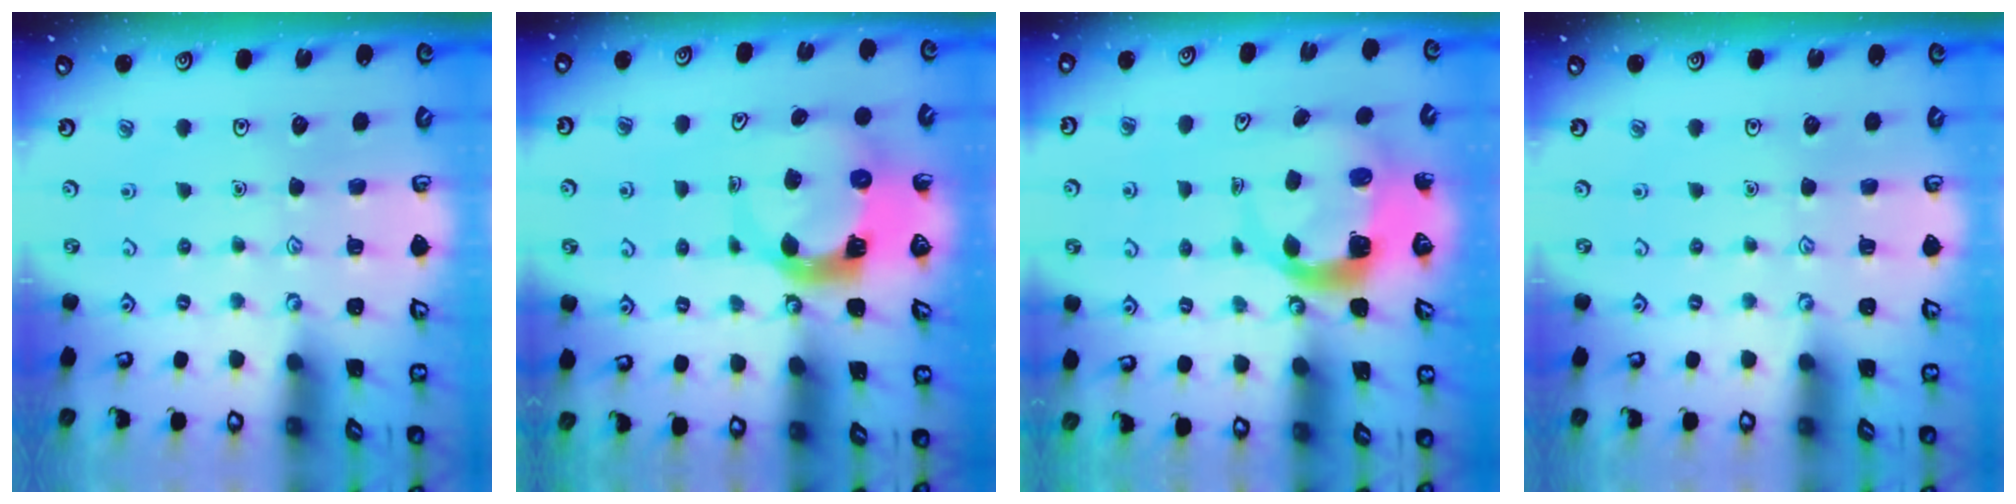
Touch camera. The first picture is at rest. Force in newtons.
{"total": 4.6, "press": 4.6, "slide": 0.5}
{"total": 5.1, "press": 5.1, "slide": 0.7}
{"total": 0.0}